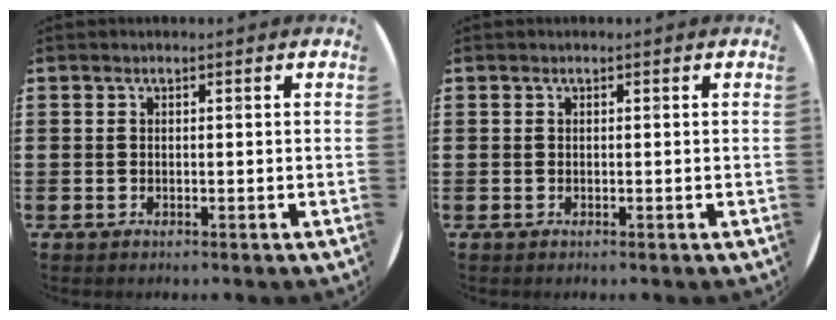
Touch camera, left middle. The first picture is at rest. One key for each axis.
{"total": 0.0}